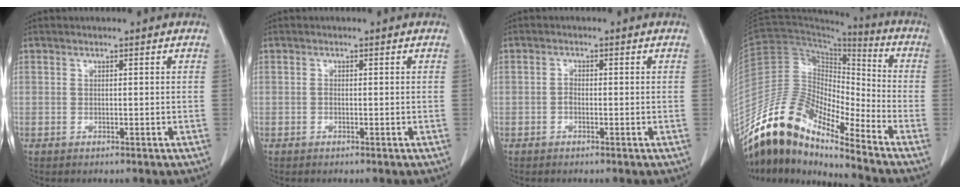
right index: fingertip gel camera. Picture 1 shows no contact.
{"total": 0.0}
{"total": 1.0, "force": [-0.5, 0.5, 0.7], "torque": [-0.011, 0.004, -0.011]}
{"total": 13.9, "force": [-12.2, 2.9, 5.9], "torque": [-0.111, 0.046, -0.232]}